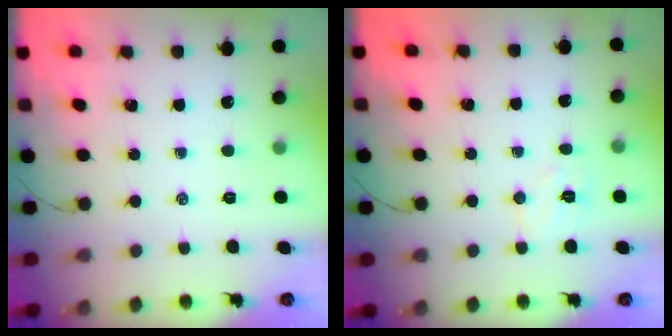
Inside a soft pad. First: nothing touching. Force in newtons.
{"total": 6.3, "press": 6.2, "slide": 1.0}